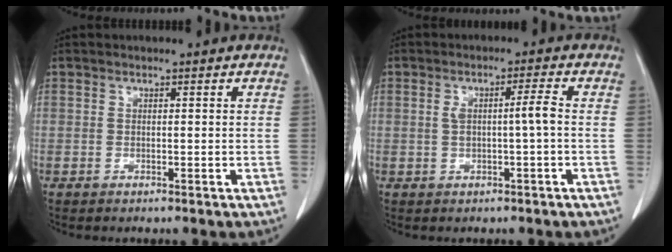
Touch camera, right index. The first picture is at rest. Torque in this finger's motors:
{"motor_torque": [0.51, -0.04, 0.06, 0.08]}